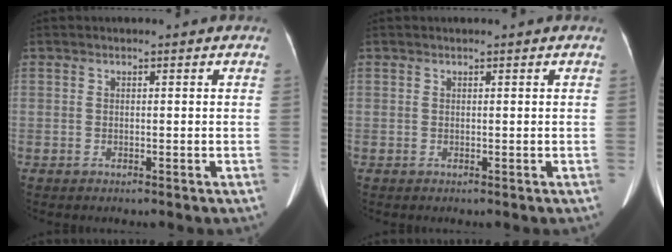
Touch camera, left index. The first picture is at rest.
{"total": 0.0}